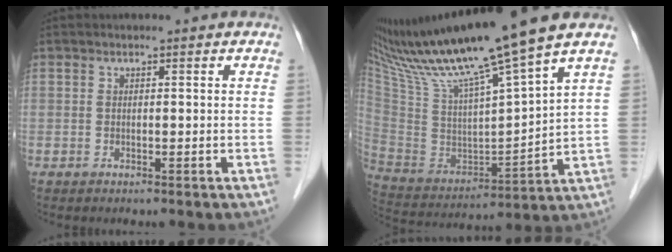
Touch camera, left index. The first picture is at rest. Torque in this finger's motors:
{"motor_torque": [0.60, -1.26, 0.53, 0.16]}